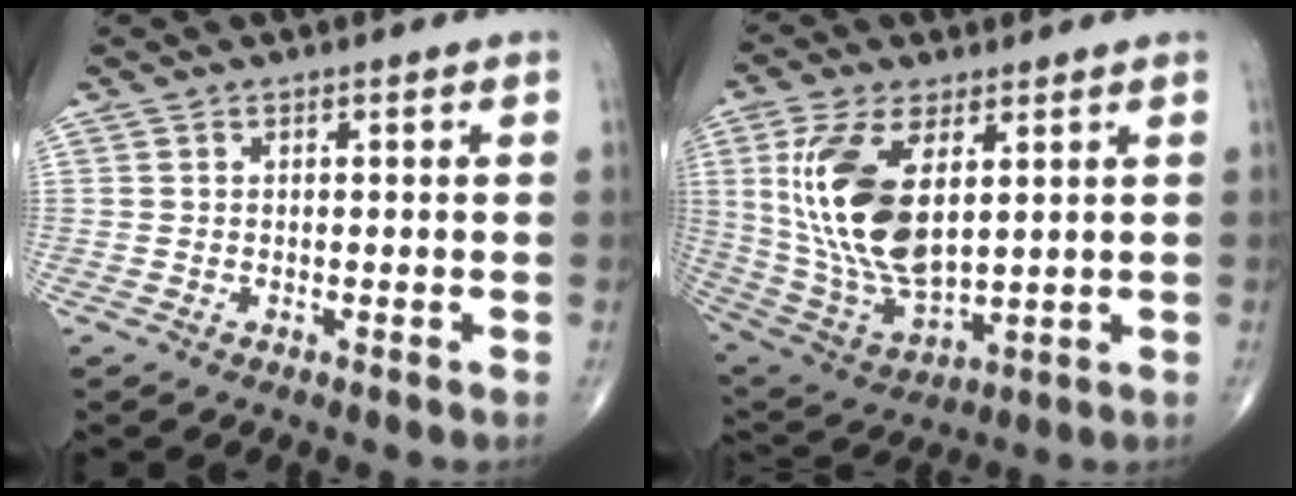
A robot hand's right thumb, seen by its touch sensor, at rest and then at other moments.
{"total": 18.2, "force": [4.2, 8.9, 15.3], "torque": [-0.306, -0.023, 0.093]}